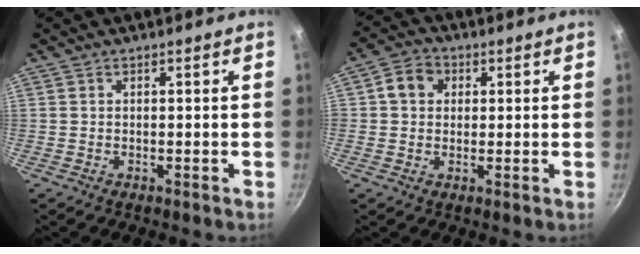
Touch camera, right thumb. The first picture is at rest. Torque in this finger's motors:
{"motor_torque": [-0.28, 0.51, 0.28, 0.35, 0.19]}